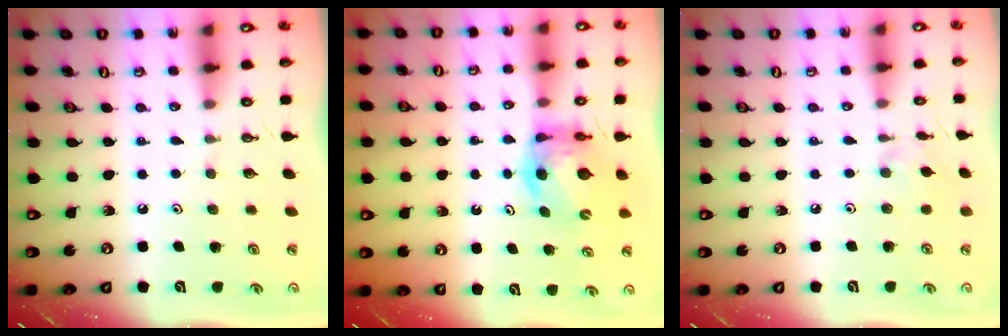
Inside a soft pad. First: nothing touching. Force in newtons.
{"total": 8.1, "press": 8.1, "slide": 0.4}
{"total": 1.8, "press": 1.7, "slide": 0.5}